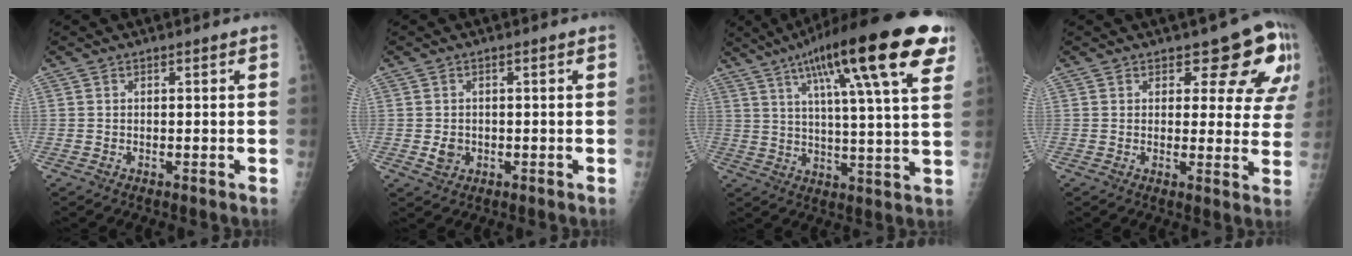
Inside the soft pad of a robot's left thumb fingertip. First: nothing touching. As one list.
[{"total": 2.4, "force": [-0.6, 2.1, 1.1], "torque": [-0.009, 0.001, -0.004]}, {"total": 24.5, "force": [12.4, 4.5, 20.6], "torque": [-0.310, -0.011, 0.180]}, {"total": 10.4, "force": [6.4, 5.3, 6.3], "torque": [-0.022, -0.036, 0.069]}]